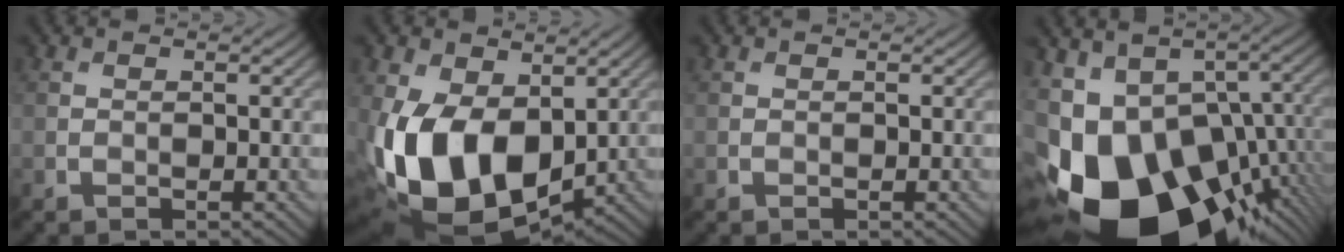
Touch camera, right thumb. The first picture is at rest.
{"total": 16.2, "force": [-1.3, 10.6, 12.1], "torque": [-0.266, -0.024, -0.023]}
{"total": 0.0}
{"total": 20.6, "force": [-8.2, 12.7, 14.1], "torque": [-0.287, -0.048, -0.106]}